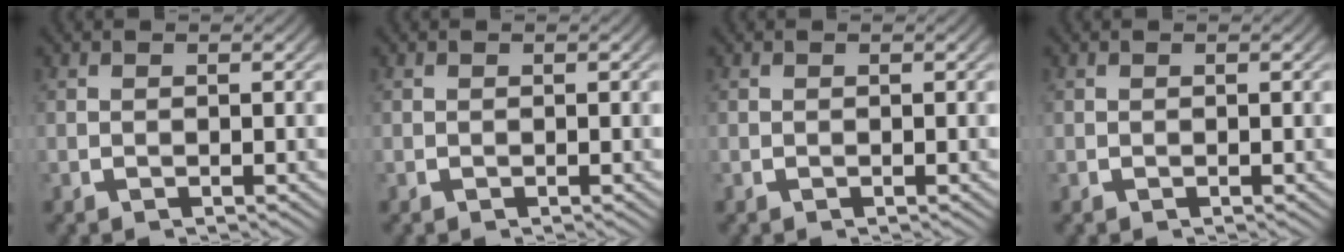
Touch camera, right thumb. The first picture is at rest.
{"total": 0.0}
{"total": 0.0}
{"total": 0.0}